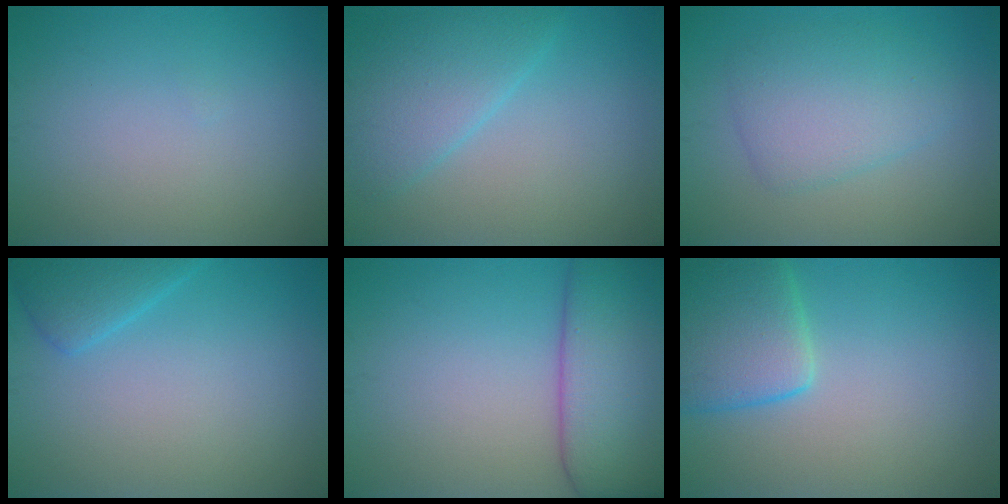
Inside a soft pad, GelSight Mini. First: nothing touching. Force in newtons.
{"total": 4.2, "press": 4.2, "slide": 0.4}
{"total": 4.1, "press": 4.1, "slide": 0.1}
{"total": 2.7, "press": 2.7, "slide": 0.2}
{"total": 9.1, "press": 9.1, "slide": 0.7}
{"total": 5.5, "press": 5.5, "slide": 0.2}